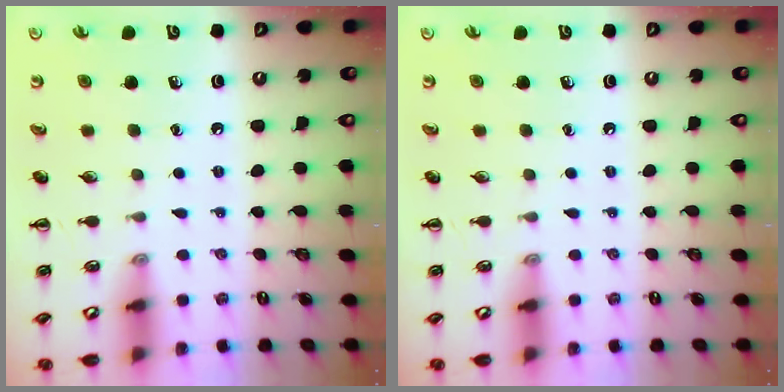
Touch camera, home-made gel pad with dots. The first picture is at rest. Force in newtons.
{"total": 0.0}